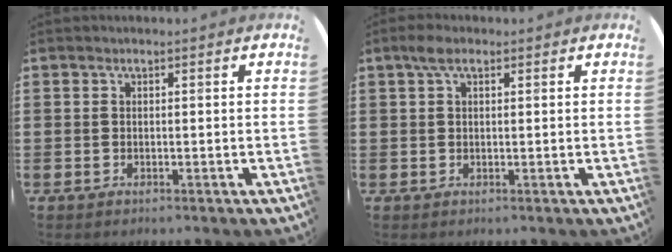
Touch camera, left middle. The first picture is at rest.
{"total": 2.3, "force": [1.3, 1.0, 1.6], "torque": [-0.027, 0.004, 0.020]}